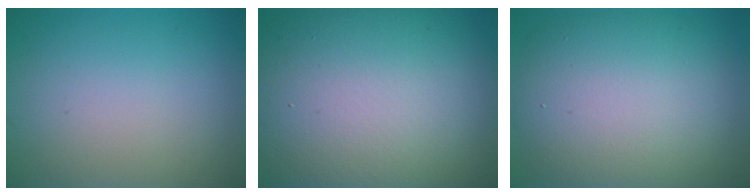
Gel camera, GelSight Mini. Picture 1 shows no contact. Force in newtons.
{"total": 16.4, "press": 16.4, "slide": 0.9}
{"total": 11.5, "press": 11.5, "slide": 0.3}